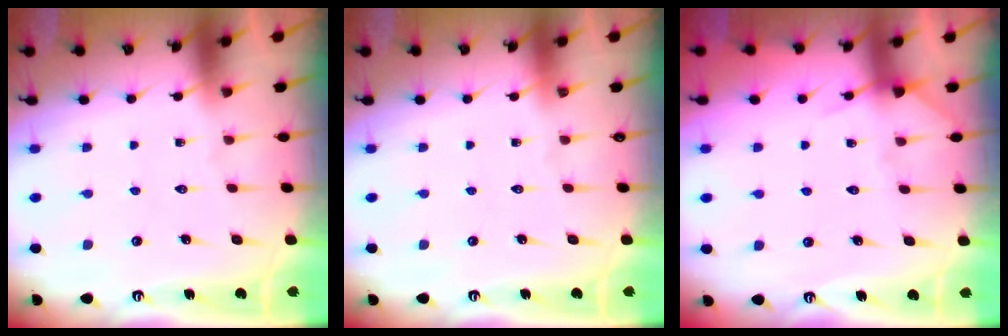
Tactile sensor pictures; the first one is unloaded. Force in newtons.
{"total": 0.0}
{"total": 5.1, "press": 5.0, "slide": 0.7}